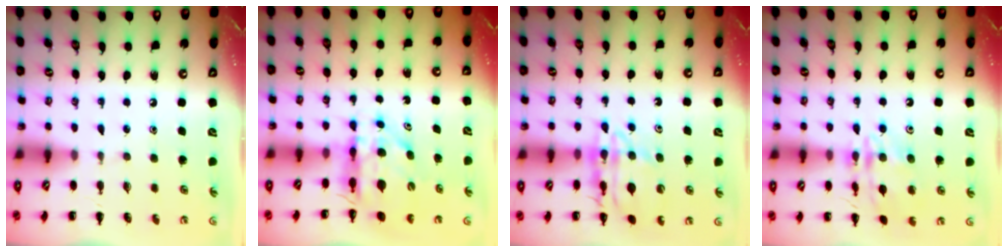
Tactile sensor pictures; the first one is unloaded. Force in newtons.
{"total": 7.2, "press": 6.6, "slide": 2.9}
{"total": 13.1, "press": 13.0, "slide": 2.2}
{"total": 15.8, "press": 15.8, "slide": 1.0}